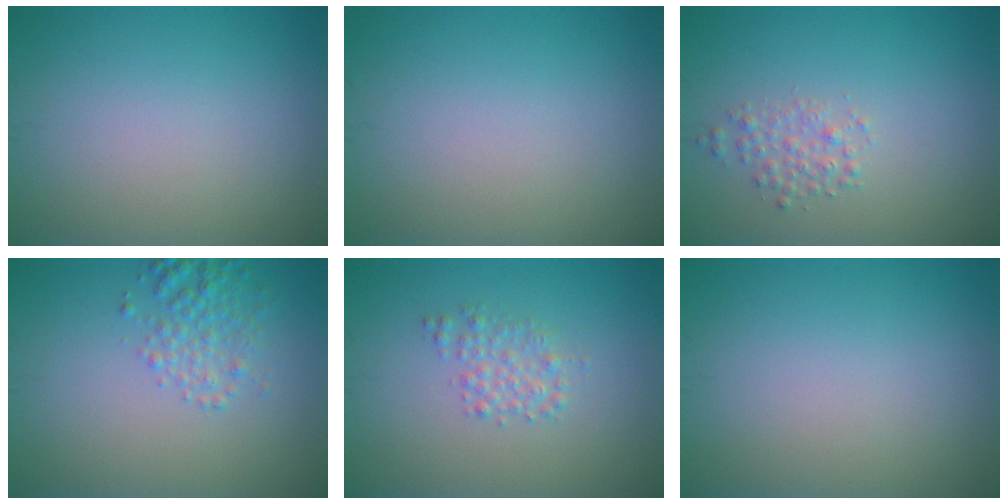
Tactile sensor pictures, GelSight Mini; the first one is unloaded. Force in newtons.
{"total": 0.0}
{"total": 1.6, "press": 1.6, "slide": 0.0}
{"total": 2.6, "press": 2.6, "slide": 0.1}
{"total": 1.8, "press": 1.8, "slide": 0.0}
{"total": 0.0}